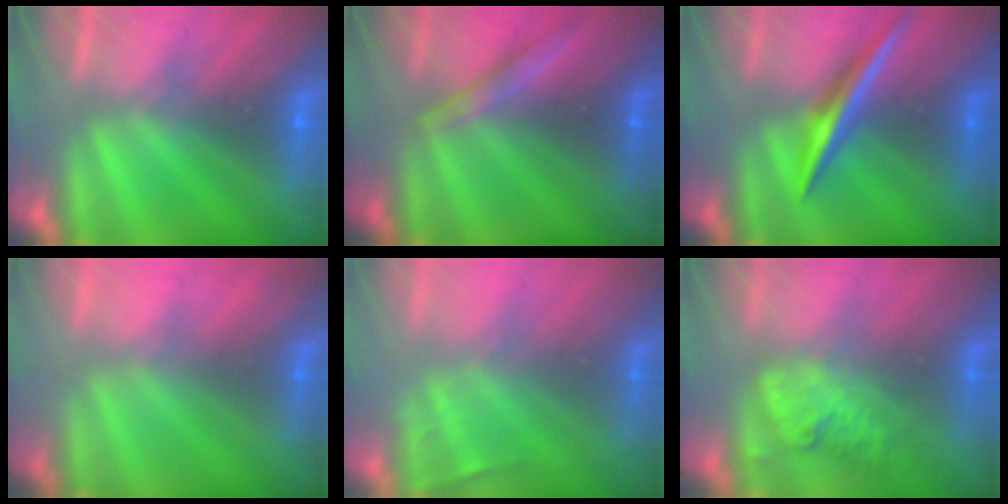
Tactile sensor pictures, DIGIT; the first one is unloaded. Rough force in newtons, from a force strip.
{"total": 2.2}
{"total": 1.9}
{"total": 2.2}
{"total": 2.4}
{"total": 2.4}